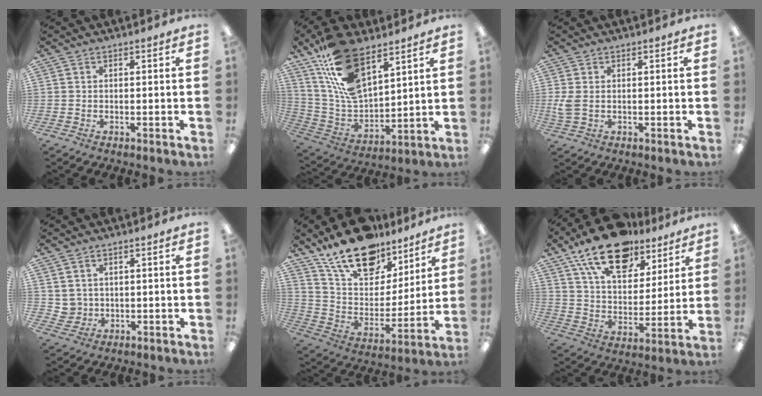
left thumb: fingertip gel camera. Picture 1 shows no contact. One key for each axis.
{"total": 18.3, "fx": 11.4, "fy": 8.8, "fz": 11.3, "tx": -0.241, "ty": -0.056, "tz": 0.209}
{"total": 3.5, "fx": 0.2, "fy": 2.2, "fz": 2.8, "tx": -0.058, "ty": -0.003, "tz": 0.000}
{"total": 3.1, "fx": 1.8, "fy": 2.6, "fz": -0.1, "tx": -0.010, "ty": -0.001, "tz": 0.034}
{"total": 19.0, "fx": 14.8, "fy": 9.3, "fz": 7.6, "tx": -0.145, "ty": -0.098, "tz": 0.264}
{"total": 19.4, "fx": 13.7, "fy": 9.6, "fz": 9.8, "tx": -0.169, "ty": -0.073, "tz": 0.242}